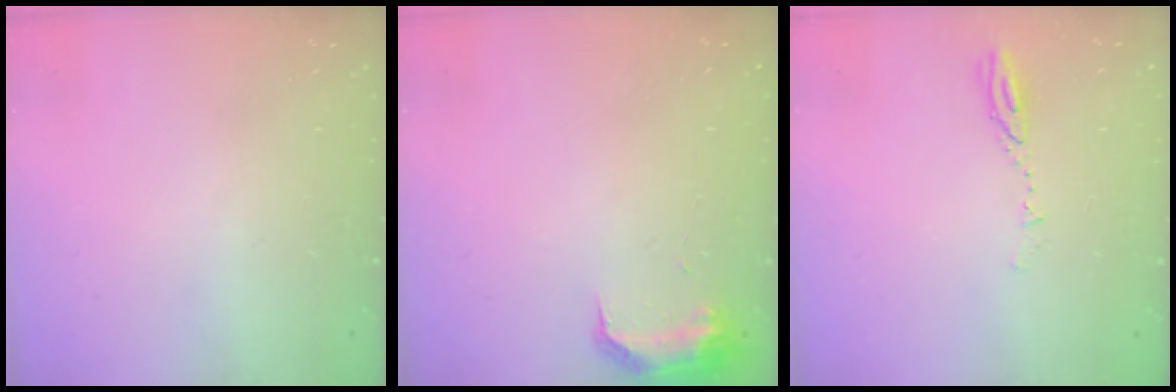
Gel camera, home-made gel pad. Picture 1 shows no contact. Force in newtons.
{"total": 8.5, "press": 8.4, "slide": 0.9}
{"total": 3.5, "press": 3.4, "slide": 0.3}